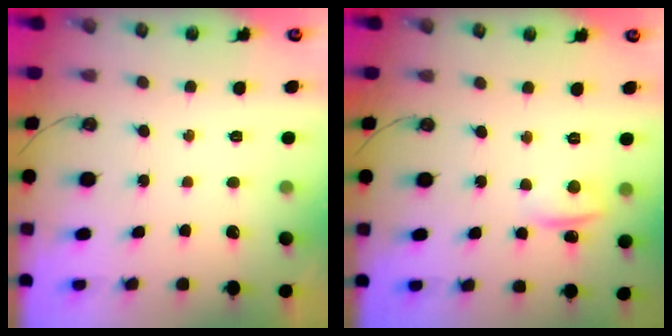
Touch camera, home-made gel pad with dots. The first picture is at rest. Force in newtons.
{"total": 1.5, "press": 1.3, "slide": 0.7}